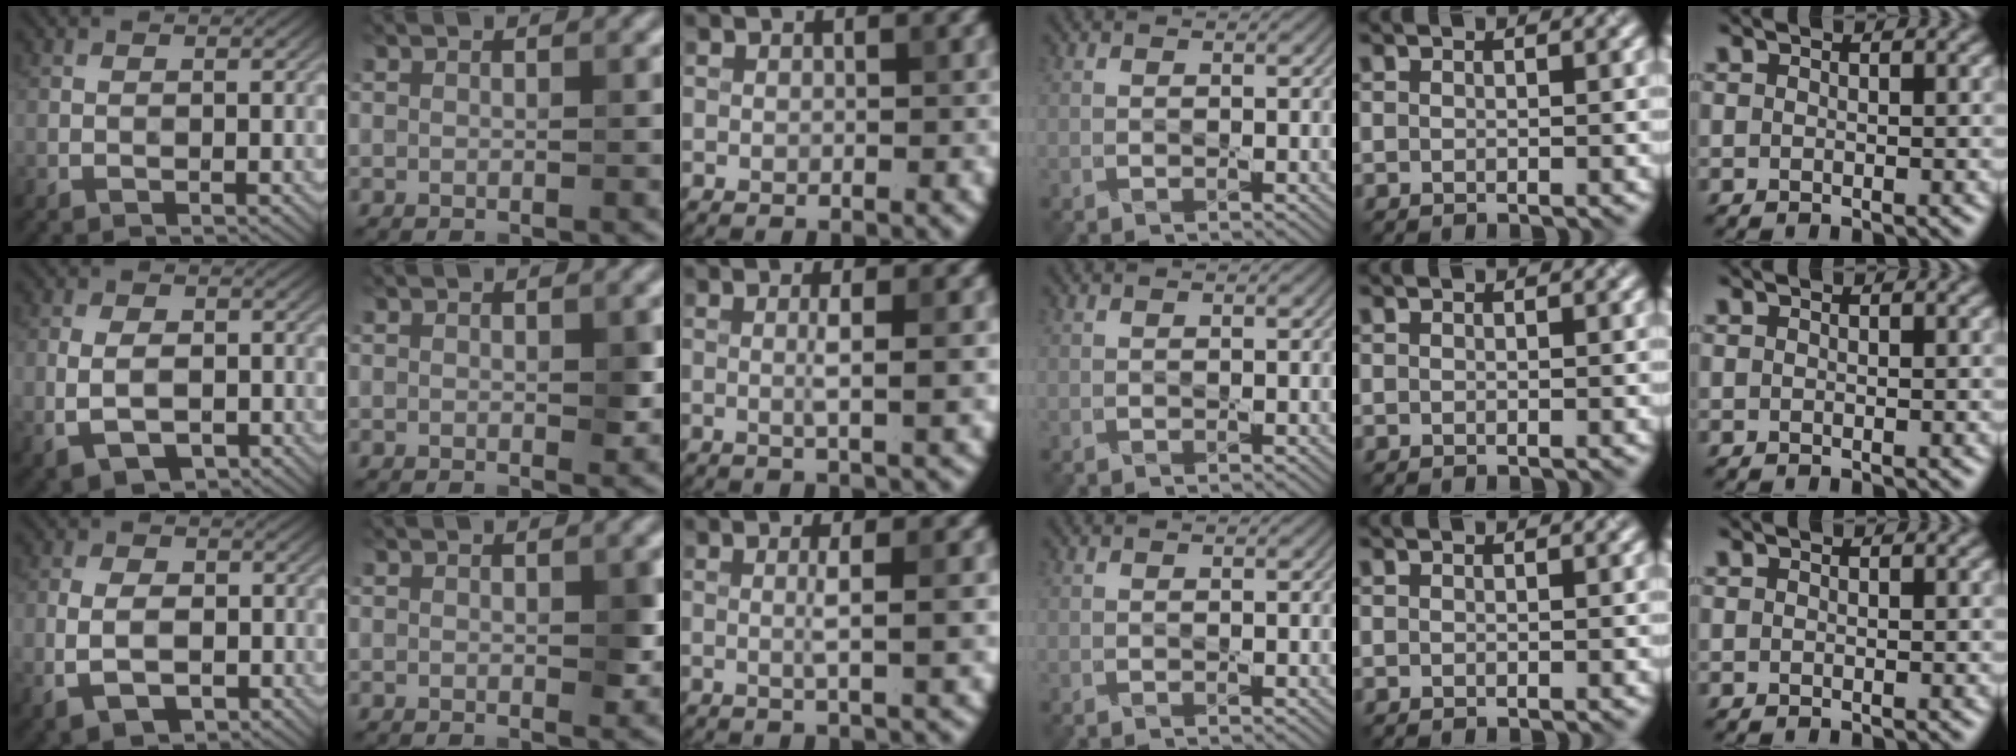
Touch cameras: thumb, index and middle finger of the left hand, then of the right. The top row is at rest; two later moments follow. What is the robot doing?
{"motion": "squeeze", "object": "air blower"}